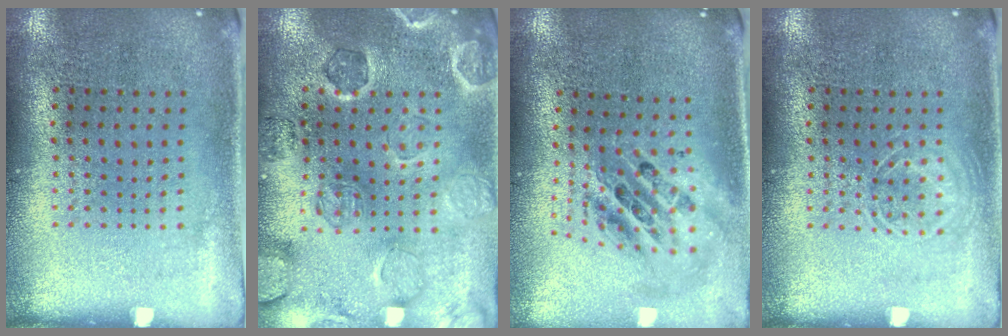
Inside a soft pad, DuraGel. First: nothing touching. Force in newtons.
{"total": 1.1, "press": 1.0, "slide": 0.2}
{"total": 2.2, "press": 1.6, "slide": 1.4}
{"total": 1.6, "press": 1.6, "slide": 0.2}